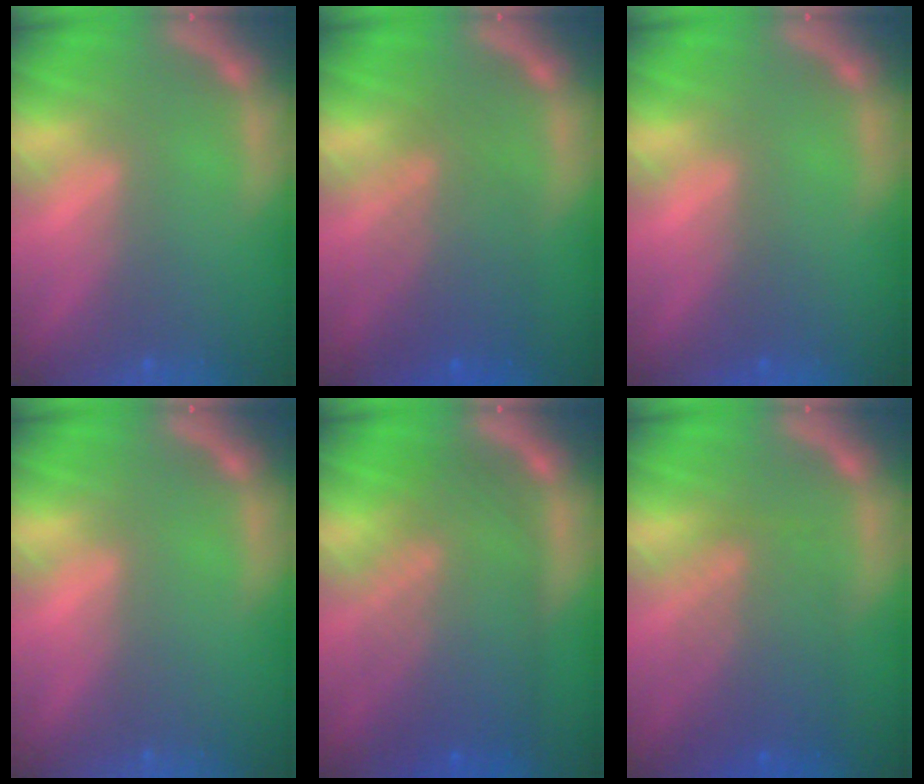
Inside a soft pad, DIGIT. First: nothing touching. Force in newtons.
{"total": 6.1}
{"total": 1.0}
{"total": 0.0}
{"total": 9.6}
{"total": 6.6}